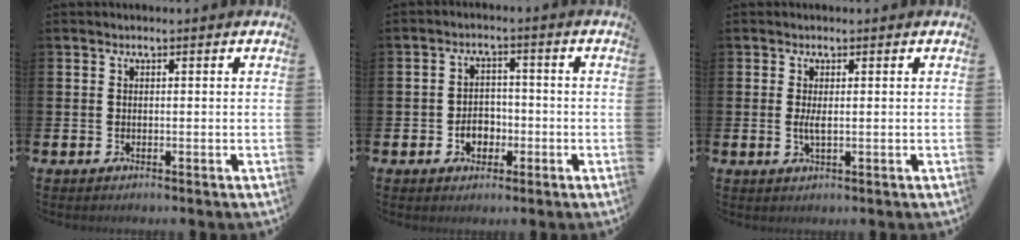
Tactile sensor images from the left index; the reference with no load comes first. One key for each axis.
{"total": 3.7, "fx": -1.2, "fy": 2.7, "fz": 2.3, "tx": -0.023, "ty": -0.005, "tz": -0.029}
{"total": 1.7, "fx": 0.1, "fy": 0.4, "fz": 1.6, "tx": -0.026, "ty": -0.003, "tz": -0.001}